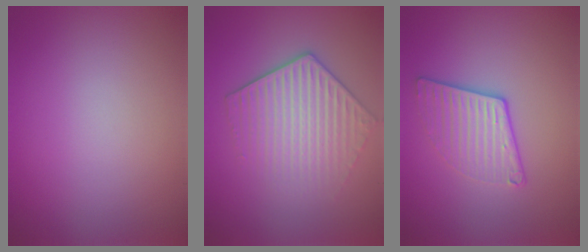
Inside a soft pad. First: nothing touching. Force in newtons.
{"total": 4.5, "press": 3.9, "slide": 2.4}
{"total": 3.1, "press": 2.7, "slide": 1.5}